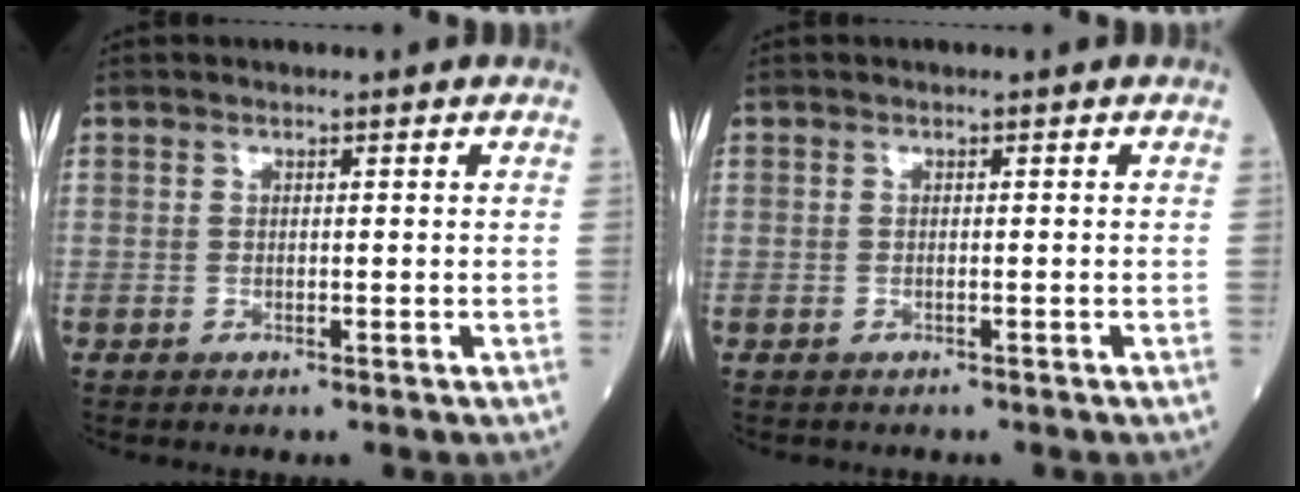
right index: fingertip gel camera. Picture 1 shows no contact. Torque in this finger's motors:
{"motor_torque": [-0.35, 0.09, -0.25, -0.08]}